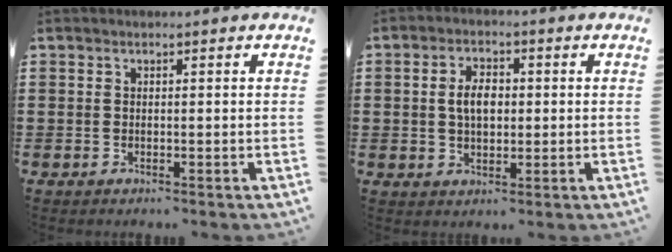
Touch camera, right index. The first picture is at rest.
{"total": 4.4, "force": [0.3, 2.5, 3.6], "torque": [-0.066, 0.007, 0.001]}